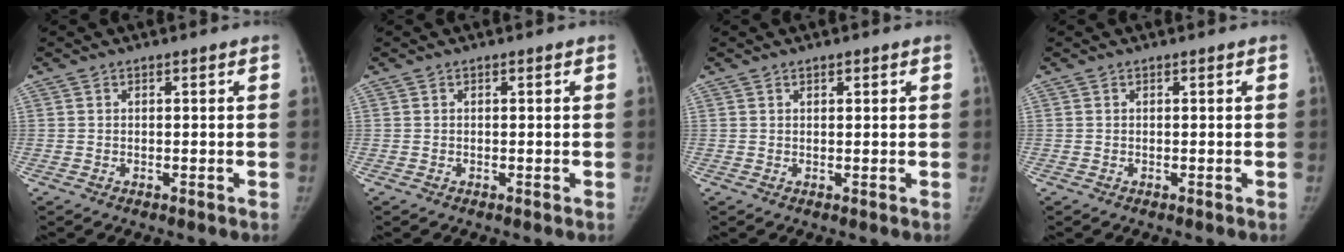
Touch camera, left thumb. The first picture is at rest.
{"total": 0.0}
{"total": 1.0, "force": [0.6, 0.4, 0.6], "torque": [-0.007, -0.002, 0.010]}
{"total": 0.0}